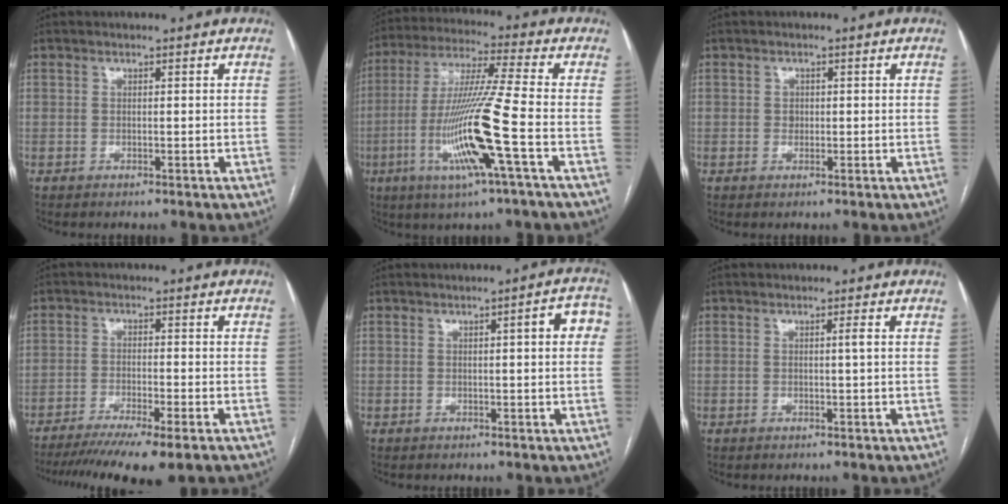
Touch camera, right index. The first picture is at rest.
{"total": 15.2, "force": [-4.5, -1.2, 14.5], "torque": [-0.295, -0.014, -0.092]}
{"total": 1.2, "force": [0.1, 1.1, 0.5], "torque": [-0.007, 0.002, 0.002]}
{"total": 12.5, "force": [-9.4, 0.3, 8.2], "torque": [-0.125, -0.030, -0.145]}
{"total": 4.3, "force": [0.6, 0.8, 4.2], "torque": [-0.044, 0.013, 0.002]}
{"total": 0.8, "force": [0.1, -0.2, 0.8], "torque": [-0.011, 0.001, 0.001]}